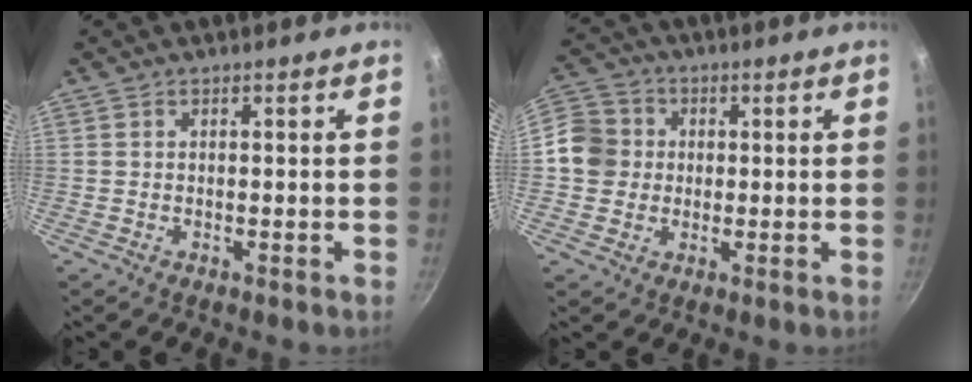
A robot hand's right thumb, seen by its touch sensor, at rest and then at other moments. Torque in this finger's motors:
{"motor_torque": [-0.30, 0.35, -0.04, -0.07, 0.03]}